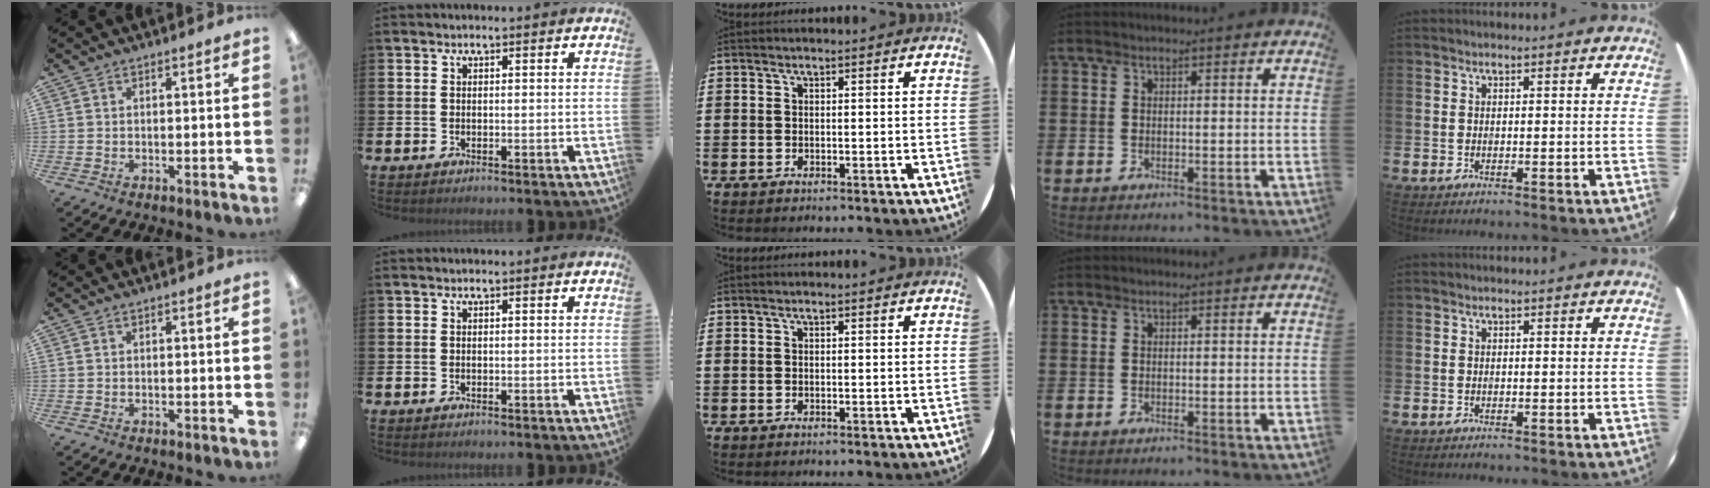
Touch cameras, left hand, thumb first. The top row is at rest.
{}